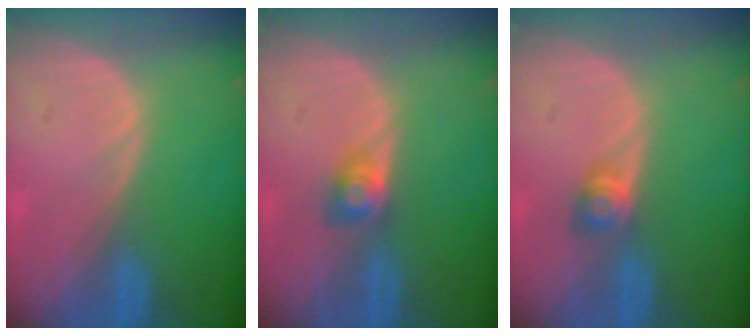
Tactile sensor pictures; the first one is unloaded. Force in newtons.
{"total": 2.6, "press": 2.5, "slide": 0.7}
{"total": 2.8, "press": 2.5, "slide": 1.1}